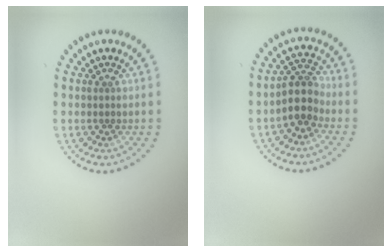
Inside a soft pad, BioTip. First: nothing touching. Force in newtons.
{"total": 3.1, "press": 2.6, "slide": 1.8}